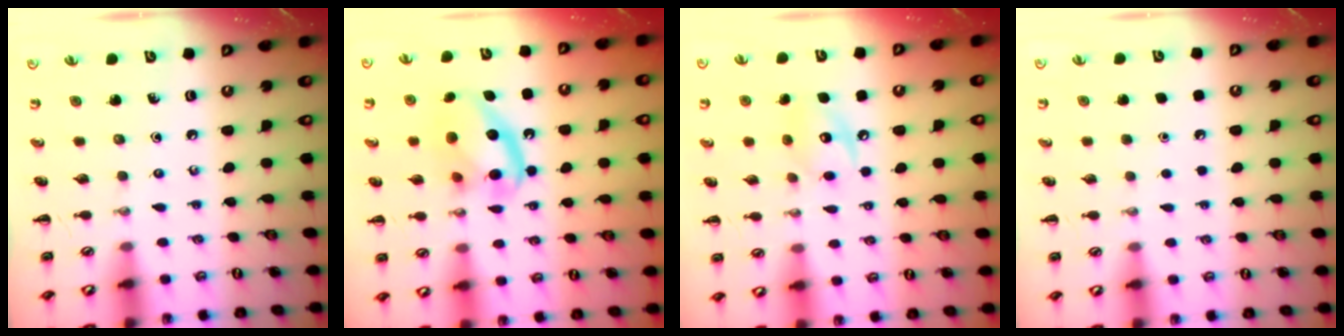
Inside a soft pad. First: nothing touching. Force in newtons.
{"total": 14.5, "press": 14.3, "slide": 2.2}
{"total": 8.6, "press": 8.5, "slide": 0.6}
{"total": 1.6, "press": 1.6, "slide": 0.1}